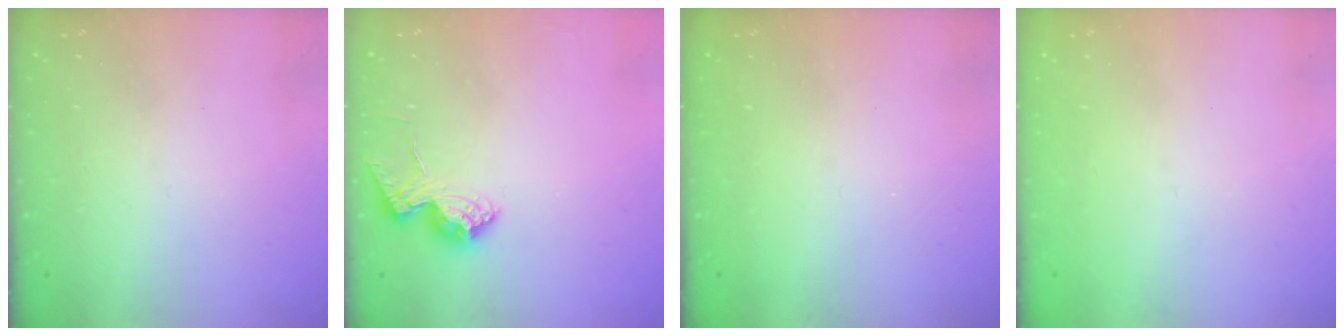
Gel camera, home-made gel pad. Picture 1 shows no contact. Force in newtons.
{"total": 13.8, "press": 13.7, "slide": 0.7}
{"total": 1.1, "press": 1.0, "slide": 0.1}
{"total": 1.1, "press": 1.0, "slide": 0.1}